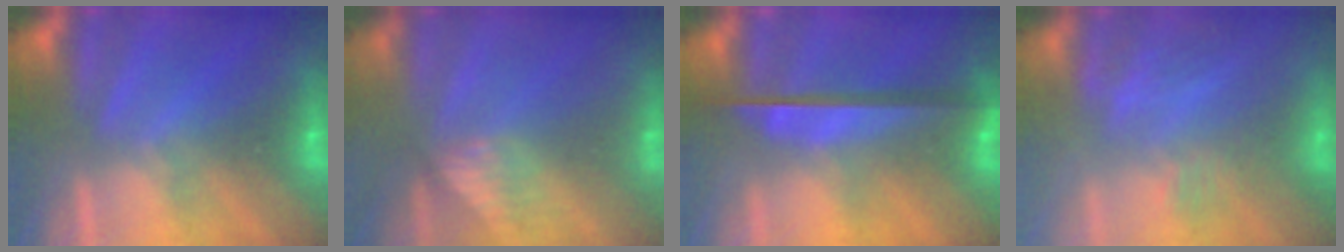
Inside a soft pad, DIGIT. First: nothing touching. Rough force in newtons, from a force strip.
{"total": 2.9}
{"total": 7.9}
{"total": 2.9}